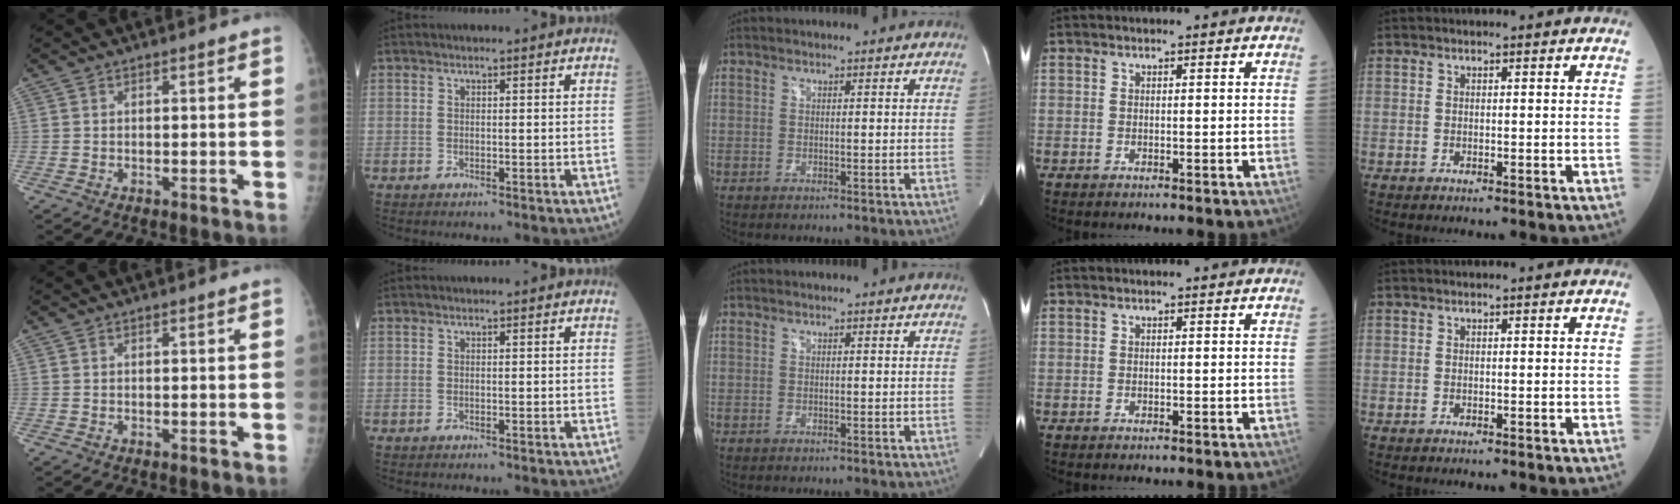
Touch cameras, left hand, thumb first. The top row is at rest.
{}